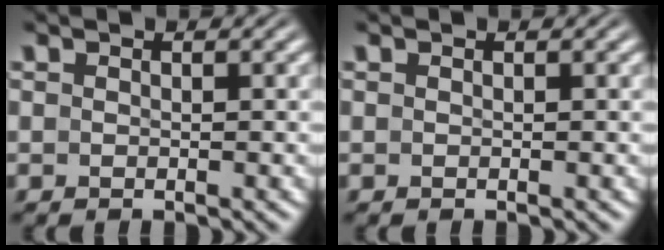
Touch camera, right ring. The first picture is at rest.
{"total": 0.0}